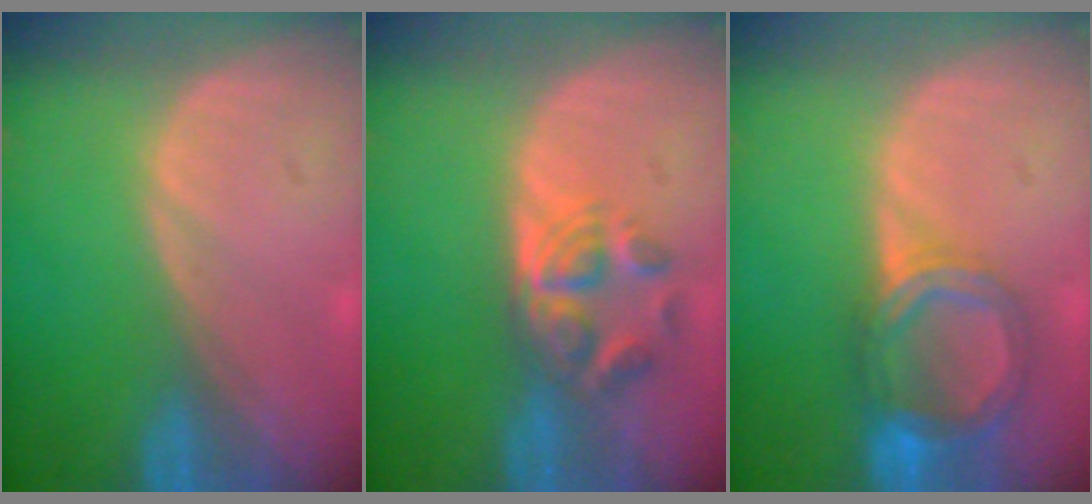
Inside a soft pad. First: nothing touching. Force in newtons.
{"total": 5.9, "press": 4.8, "slide": 3.4}
{"total": 6.3, "press": 5.8, "slide": 2.4}